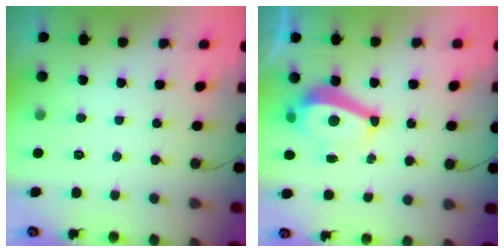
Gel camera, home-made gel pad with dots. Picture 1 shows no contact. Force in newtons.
{"total": 7.8, "press": 7.4, "slide": 2.5}